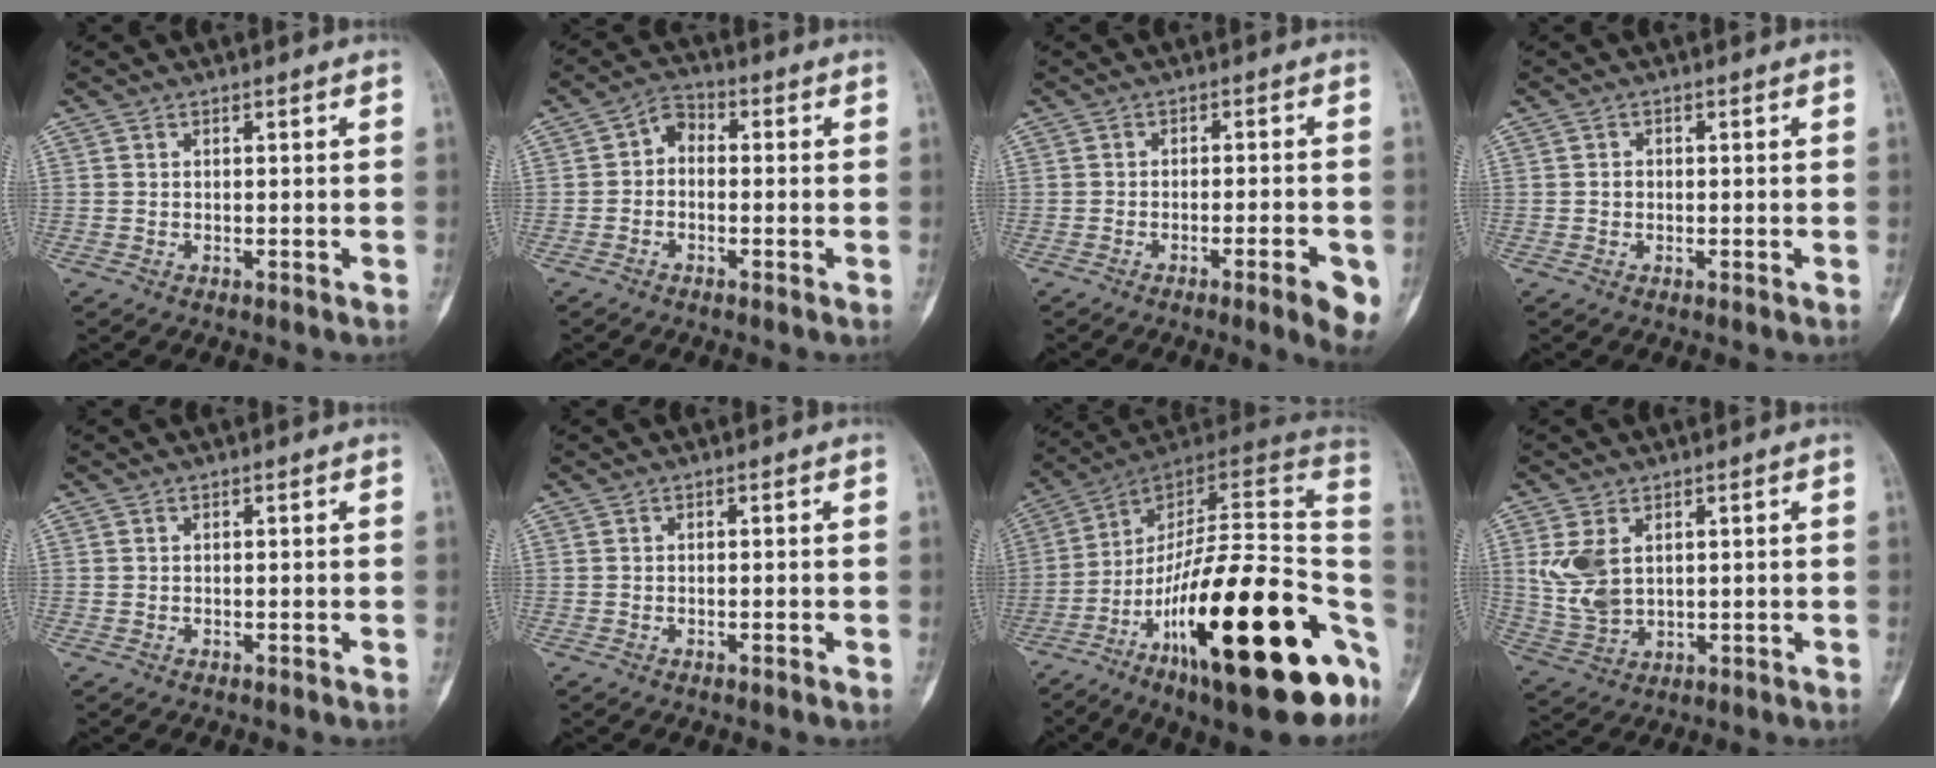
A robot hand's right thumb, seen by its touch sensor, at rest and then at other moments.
{"total": 4.1, "force": [-0.4, 3.1, 2.7], "torque": [-0.024, 0.018, -0.023]}
{"total": 6.4, "force": [-3.0, 1.0, 5.5], "torque": [-0.066, 0.002, -0.040]}
{"total": 1.0, "force": [-0.1, 0.9, 0.4], "torque": [0.002, 0.004, -0.003]}
{"total": 0.0}
{"total": 0.0}
{"total": 33.2, "force": [-10.9, 10.2, 29.7], "torque": [-0.376, 0.060, -0.175]}
{"total": 8.2, "force": [2.2, 5.2, 5.8], "torque": [-0.120, -0.010, 0.060]}